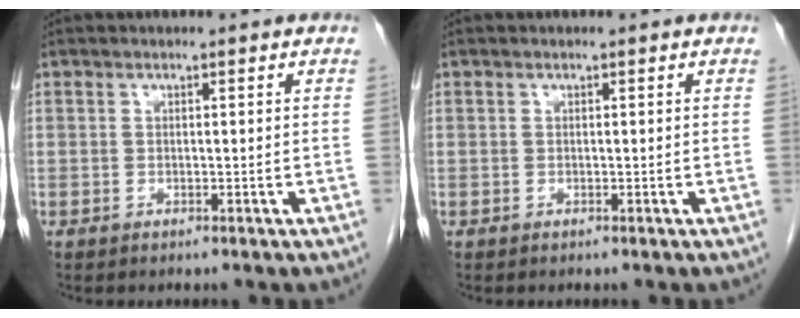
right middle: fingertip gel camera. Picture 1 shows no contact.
{"total": 0.0}